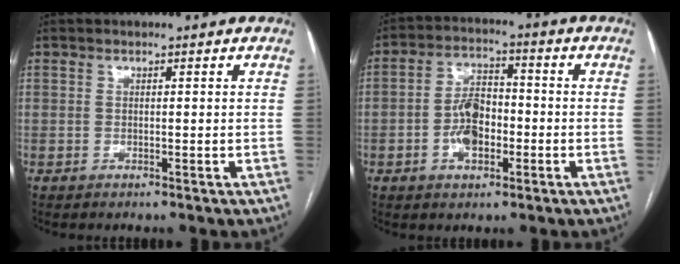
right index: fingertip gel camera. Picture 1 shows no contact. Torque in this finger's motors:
{"motor_torque": [1.35, -0.20, 0.54, 0.13]}